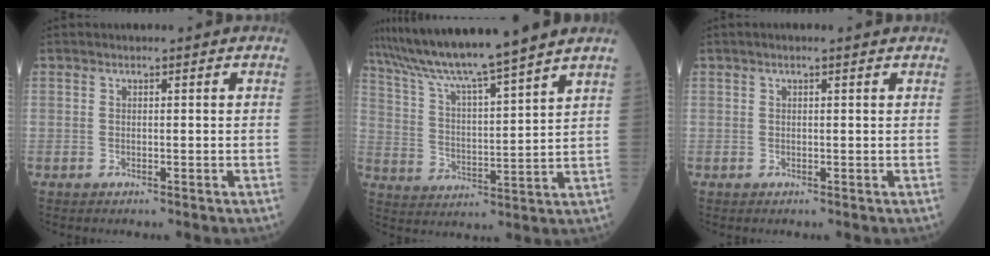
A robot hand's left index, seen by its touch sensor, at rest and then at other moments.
{"total": 14.3, "force": [12.4, -1.8, 7.0], "torque": [-0.127, 0.002, 0.207]}
{"total": 1.1, "force": [0.7, 0.2, 0.8], "torque": [-0.016, 0.010, 0.008]}